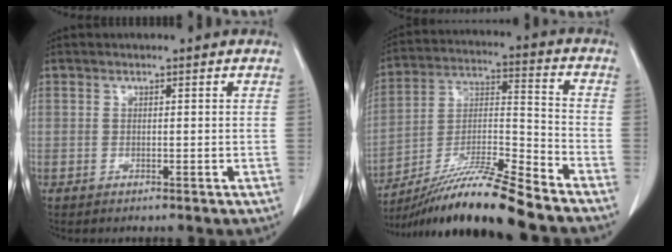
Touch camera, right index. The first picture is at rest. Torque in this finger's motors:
{"motor_torque": [1.10, -1.04, 0.31, 0.15]}